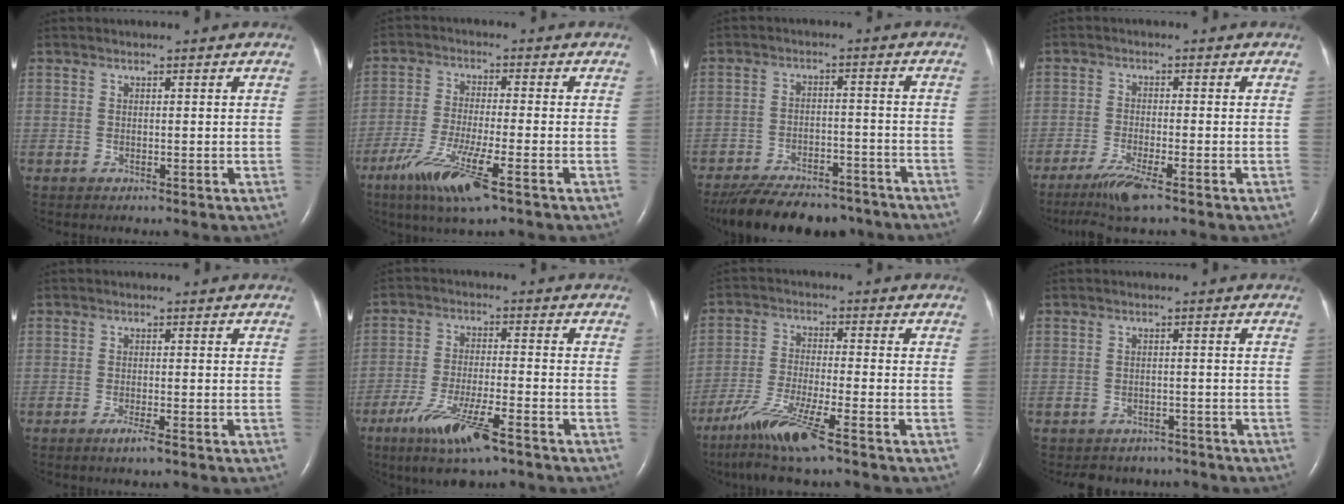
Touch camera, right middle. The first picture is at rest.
{"total": 10.0, "force": [-5.6, 0.6, 8.2], "torque": [-0.170, -0.028, -0.101]}
{"total": 17.2, "force": [-14.5, 6.3, 6.6], "torque": [-0.142, -0.010, -0.207]}
{"total": 5.6, "force": [-3.9, 0.0, 4.0], "torque": [-0.086, -0.019, -0.075]}
{"total": 2.0, "force": [-1.3, -0.1, 1.5], "torque": [-0.033, -0.004, -0.025]}
{"total": 10.8, "force": [-6.8, 1.5, 8.2], "torque": [-0.168, -0.025, -0.116]}
{"total": 10.3, "force": [-7.0, 0.1, 7.6], "torque": [-0.161, -0.035, -0.131]}
{"total": 5.7, "force": [-5.0, 2.7, 0.1], "torque": [0.000, 0.009, -0.060]}